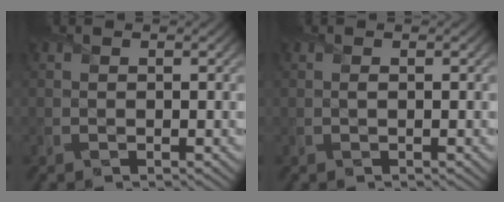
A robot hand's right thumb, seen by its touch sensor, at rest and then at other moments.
{"total": 0.0}